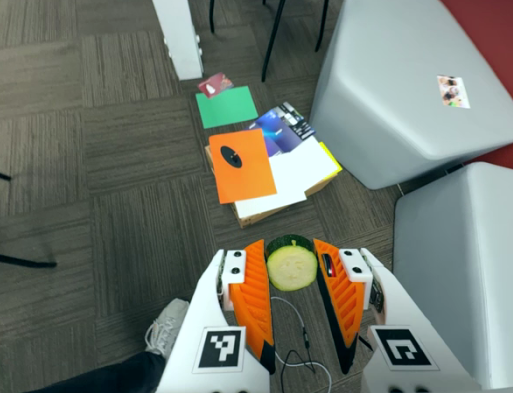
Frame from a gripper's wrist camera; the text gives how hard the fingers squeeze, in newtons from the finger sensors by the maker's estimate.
{"total": 9.0, "left": 9.0, "right": 8.9}